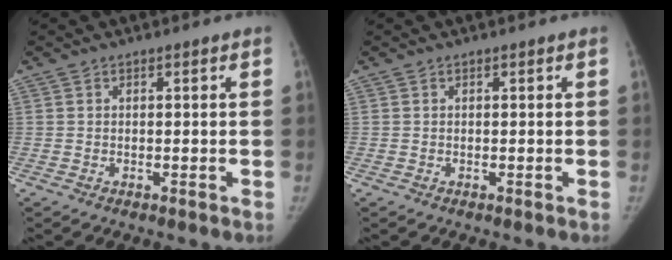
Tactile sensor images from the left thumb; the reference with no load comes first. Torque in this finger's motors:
{"motor_torque": [0.00, 0.00, 0.11, -0.06, 0.00]}